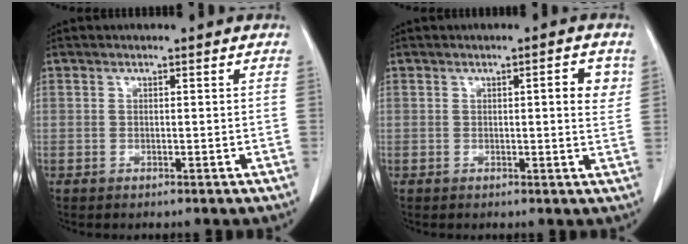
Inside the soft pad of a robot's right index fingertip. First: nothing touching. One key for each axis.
{"total": 3.7, "fx": 1.1, "fy": 0.5, "fz": 3.5, "tx": -0.041, "ty": -0.001, "tz": 0.010}